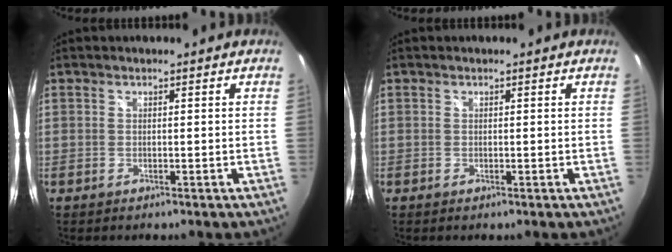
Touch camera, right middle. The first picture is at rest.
{"total": 0.0}